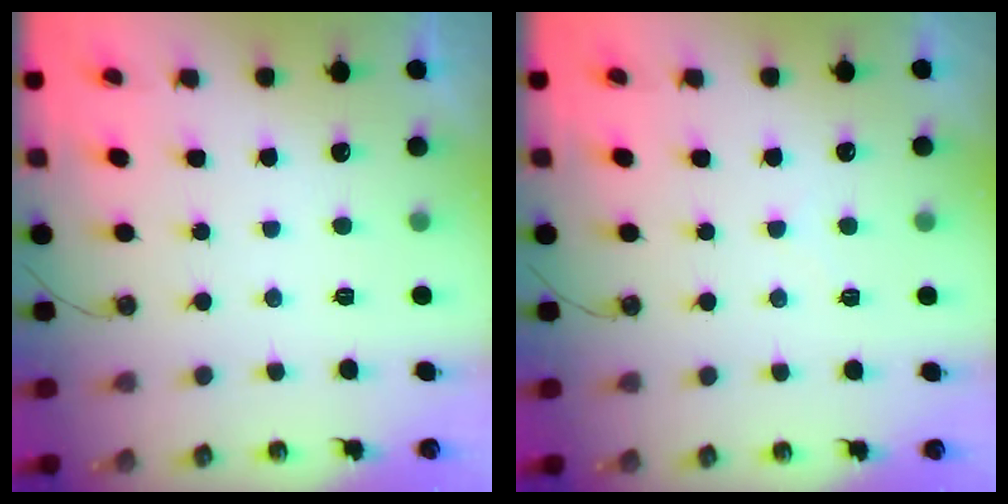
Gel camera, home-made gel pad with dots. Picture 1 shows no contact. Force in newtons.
{"total": 3.0, "press": 3.0, "slide": 0.5}